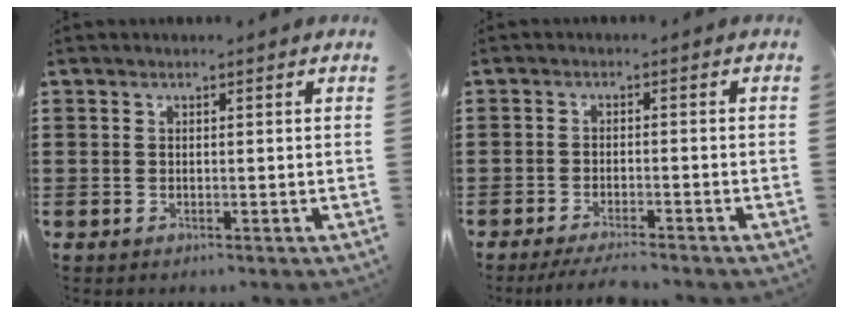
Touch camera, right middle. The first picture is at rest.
{"total": 3.1, "force": [-2.8, -0.1, 1.4], "torque": [-0.031, -0.007, -0.054]}